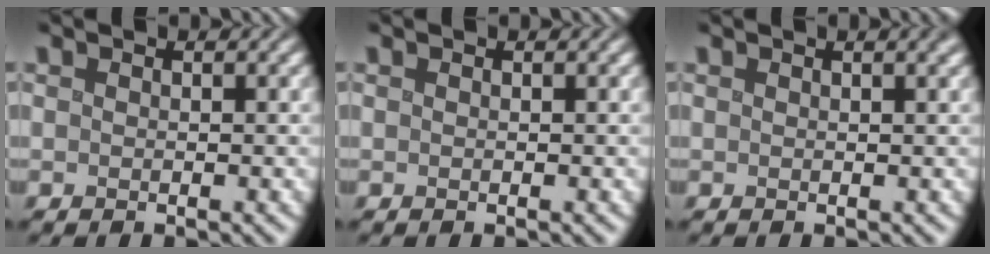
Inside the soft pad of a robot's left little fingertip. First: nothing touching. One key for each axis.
{"total": 0.0}
{"total": 2.7, "fx": 1.5, "fy": 1.2, "fz": 1.9, "tx": 0.001, "ty": 0.015, "tz": -0.001}